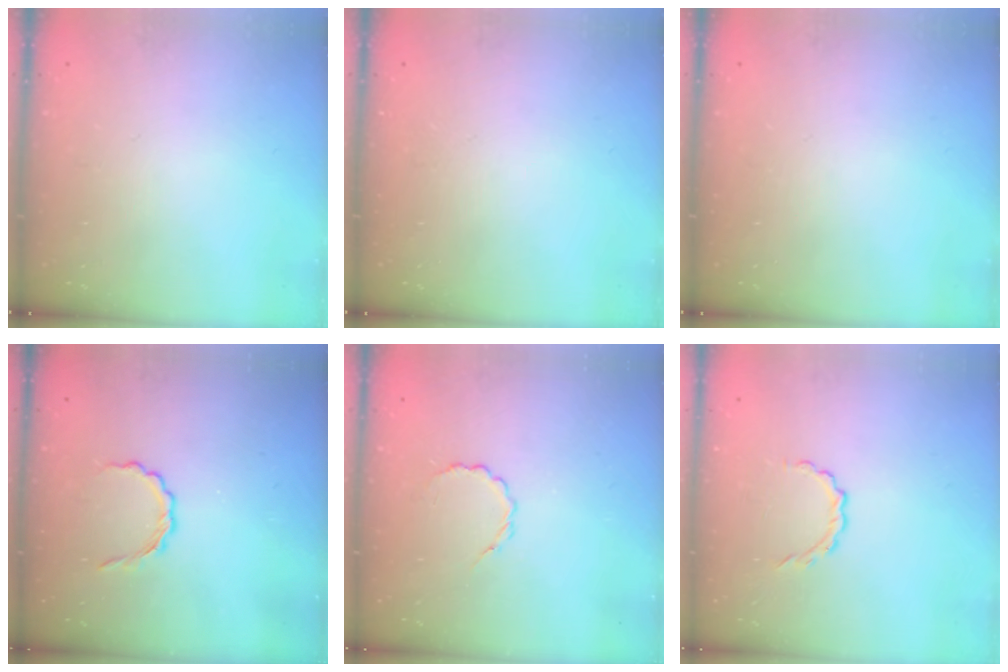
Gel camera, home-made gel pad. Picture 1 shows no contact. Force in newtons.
{"total": 0.0}
{"total": 0.0}
{"total": 3.9, "press": 3.7, "slide": 1.2}
{"total": 2.9, "press": 2.7, "slide": 1.0}
{"total": 3.3, "press": 3.1, "slide": 1.1}